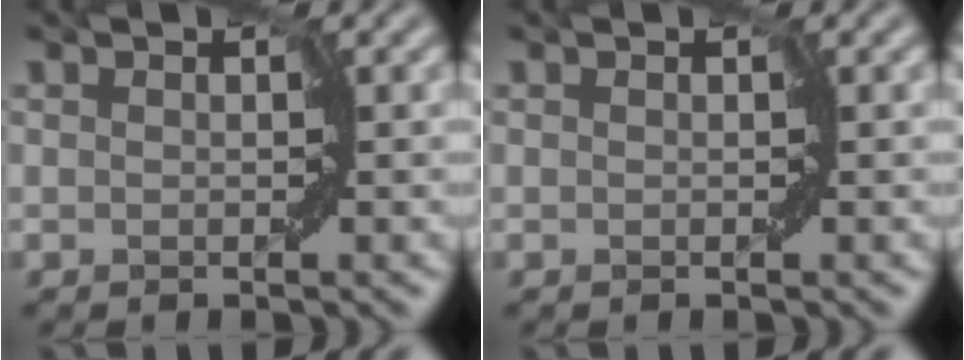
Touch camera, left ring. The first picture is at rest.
{"total": 0.0}